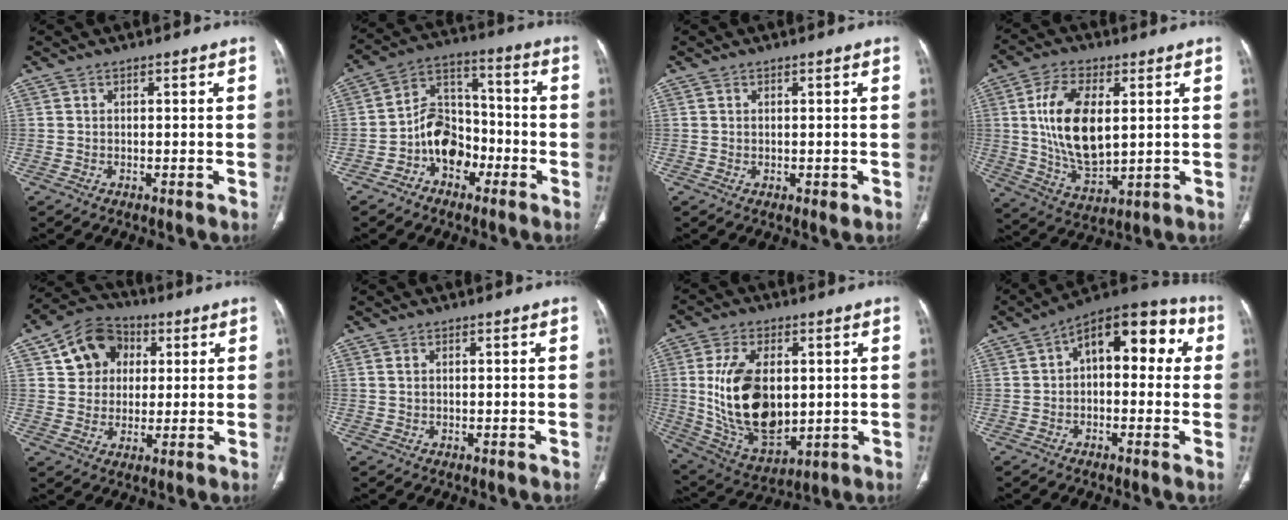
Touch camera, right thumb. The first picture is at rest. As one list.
[{"total": 11.1, "force": [-4.3, 8.2, 6.1], "torque": [-0.070, 0.052, -0.081]}, {"total": 1.2, "force": [-0.1, 0.8, 0.9], "torque": [-0.013, -0.004, 0.003]}, {"total": 15.2, "force": [2.3, 8.0, 12.8], "torque": [-0.234, -0.018, 0.052]}, {"total": 11.3, "force": [3.7, 9.5, 5.0], "torque": [-0.053, 0.001, 0.058]}, {"total": 0.7, "force": [0.4, 0.4, 0.5], "torque": [-0.010, 0.002, 0.011]}, {"total": 18.9, "force": [1.5, 10.9, 15.4], "torque": [-0.268, -0.016, 0.050]}, {"total": 14.5, "force": [2.8, 8.1, 11.7], "torque": [-0.111, 0.047, 0.031]}]